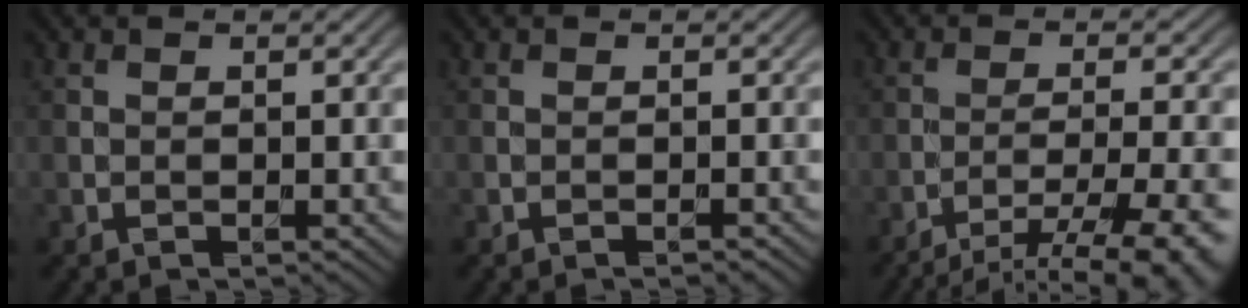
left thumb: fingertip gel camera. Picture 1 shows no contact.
{"total": 0.6, "force": [-0.5, -0.1, 0.3], "torque": [-0.003, 0.002, -0.011]}
{"total": 12.9, "force": [-9.6, 2.9, 8.0], "torque": [-0.123, -0.007, -0.123]}